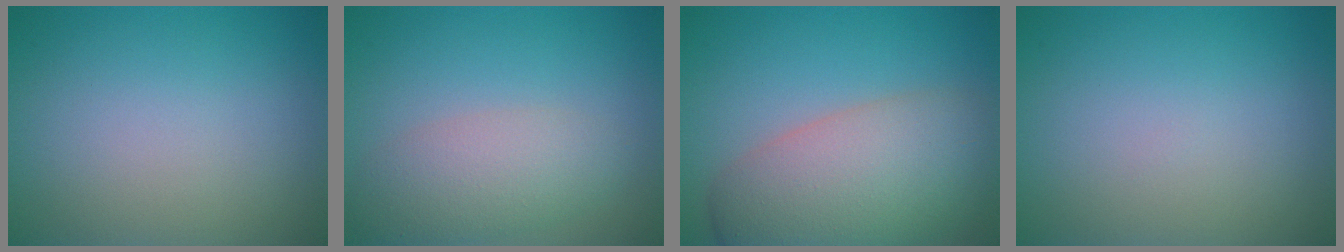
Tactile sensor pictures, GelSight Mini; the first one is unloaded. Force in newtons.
{"total": 4.1, "press": 4.1, "slide": 0.2}
{"total": 9.3, "press": 9.3, "slide": 0.7}
{"total": 0.0}